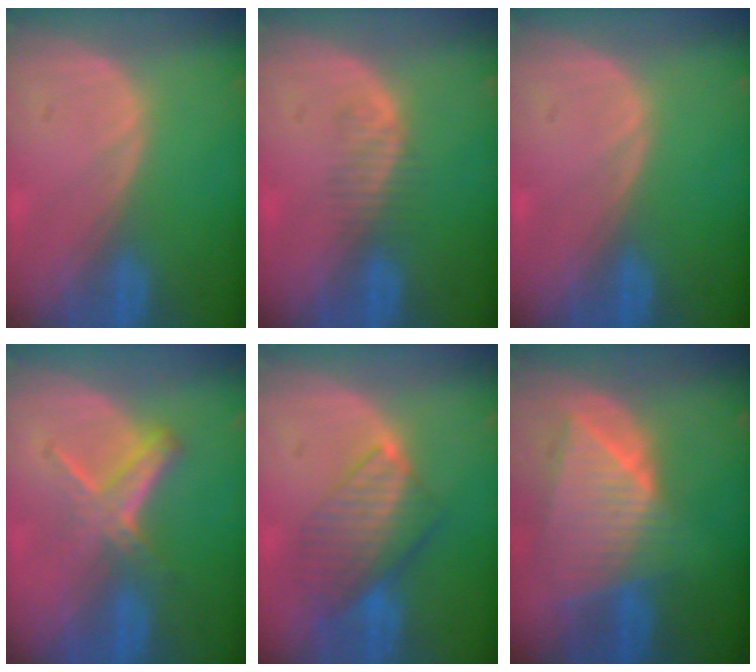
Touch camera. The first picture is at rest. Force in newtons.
{"total": 2.2, "press": 2.0, "slide": 0.9}
{"total": 0.0}
{"total": 6.0, "press": 5.2, "slide": 3.1}
{"total": 8.4, "press": 7.2, "slide": 4.2}
{"total": 8.9, "press": 7.8, "slide": 4.2}